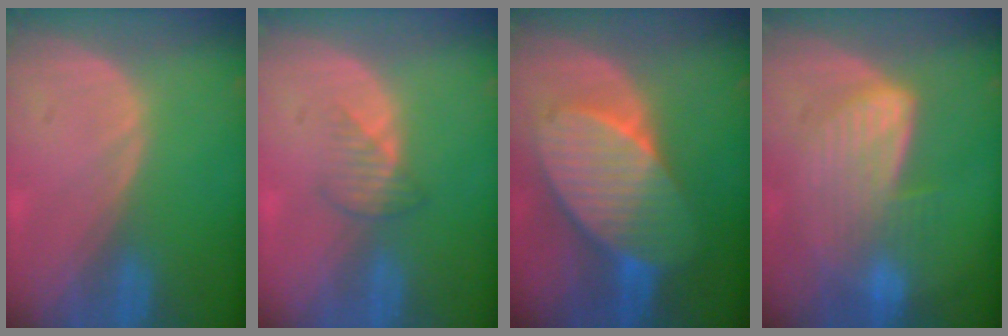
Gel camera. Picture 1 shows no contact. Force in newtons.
{"total": 2.5, "press": 2.5, "slide": 0.3}
{"total": 9.8, "press": 9.8, "slide": 0.4}
{"total": 6.7, "press": 6.7, "slide": 0.4}